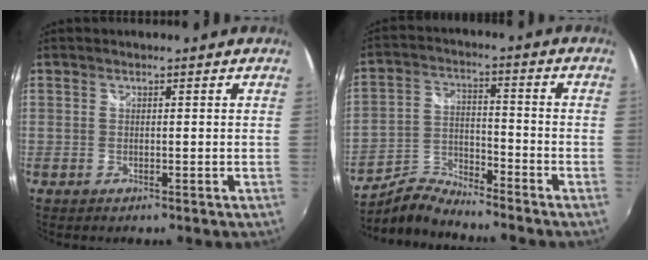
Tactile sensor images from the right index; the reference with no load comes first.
{"total": 7.4, "force": [-7.2, 1.0, 1.6], "torque": [-0.036, 0.013, -0.147]}